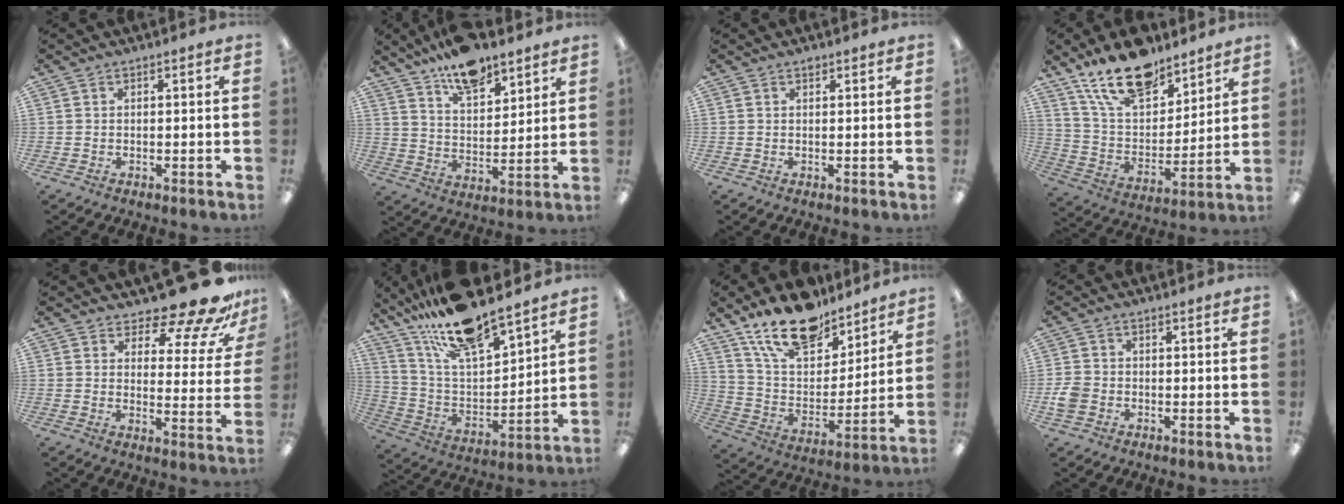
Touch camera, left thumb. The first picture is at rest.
{"total": 12.0, "force": [9.9, 4.7, 5.1], "torque": [-0.080, -0.057, 0.178]}
{"total": 0.9, "force": [0.7, 0.3, 0.4], "torque": [-0.008, 0.001, 0.013]}
{"total": 18.3, "force": [14.0, 8.2, 8.6], "torque": [-0.158, -0.077, 0.250]}
{"total": 14.9, "force": [11.7, 4.6, 8.1], "torque": [-0.112, -0.094, 0.195]}
{"total": 19.1, "force": [16.2, 4.5, 9.0], "torque": [-0.177, -0.100, 0.283]}
{"total": 18.4, "force": [14.5, 7.8, 8.2], "torque": [-0.161, -0.080, 0.261]}
{"total": 3.7, "force": [-1.1, 3.1, 1.9], "torque": [-0.035, 0.007, -0.019]}